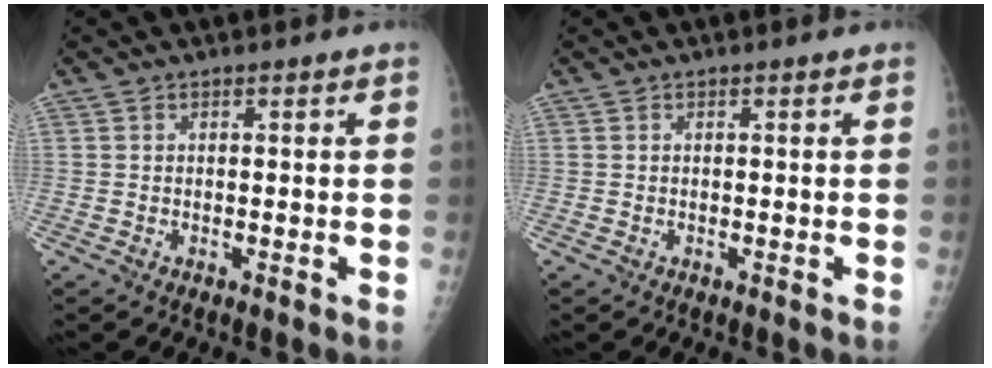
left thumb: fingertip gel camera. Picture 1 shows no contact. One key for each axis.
{"total": 0.0}